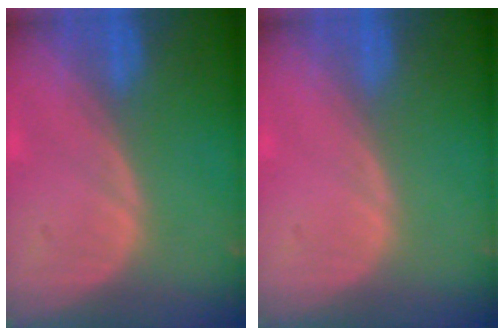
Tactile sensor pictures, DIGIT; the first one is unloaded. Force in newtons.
{"total": 0.0}